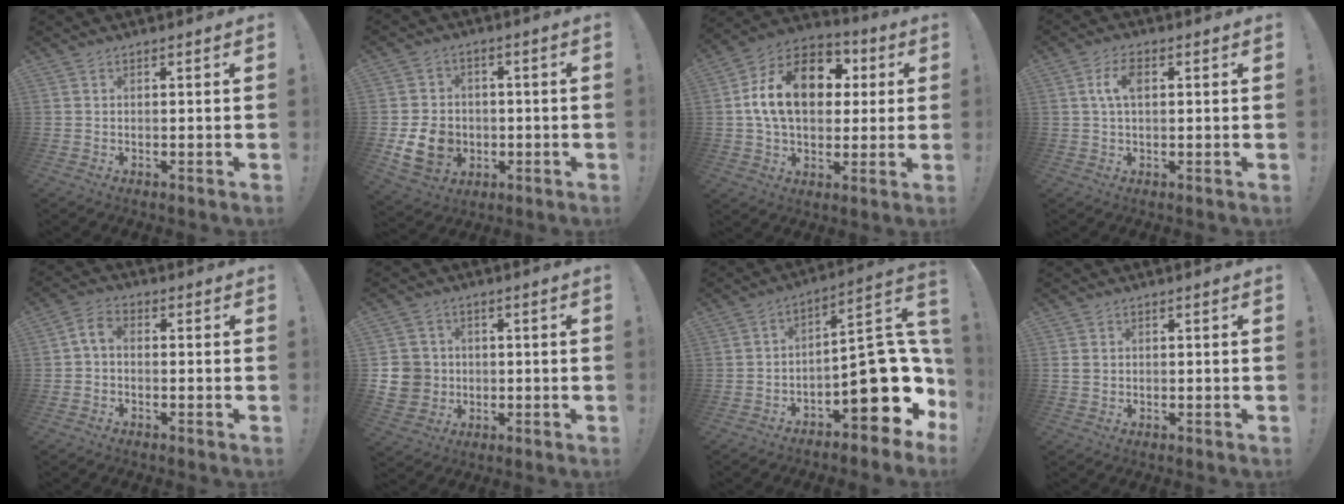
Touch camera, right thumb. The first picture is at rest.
{"total": 11.6, "force": [-2.4, 9.9, 5.5], "torque": [-0.107, 0.017, -0.034]}
{"total": 19.3, "force": [3.4, 13.5, 13.4], "torque": [-0.212, 0.008, 0.062]}
{"total": 5.6, "force": [1.2, 2.7, 4.7], "torque": [-0.081, 0.005, 0.018]}
{"total": 4.2, "force": [-0.5, 2.5, 3.3], "torque": [-0.080, 0.010, -0.010]}
{"total": 9.3, "force": [-0.6, 8.8, 3.0], "torque": [-0.064, 0.010, -0.005]}
{"total": 17.1, "force": [-3.9, 7.7, 14.7], "torque": [-0.178, 0.010, -0.054]}
{"total": 1.9, "force": [0.4, 1.7, 0.8], "torque": [-0.013, 0.005, 0.006]}